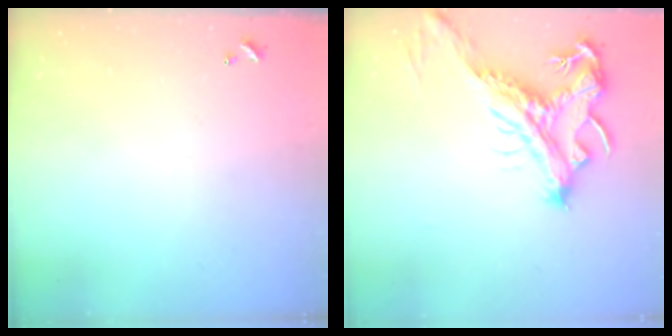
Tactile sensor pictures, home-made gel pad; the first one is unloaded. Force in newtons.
{"total": 4.9, "press": 4.7, "slide": 1.6}